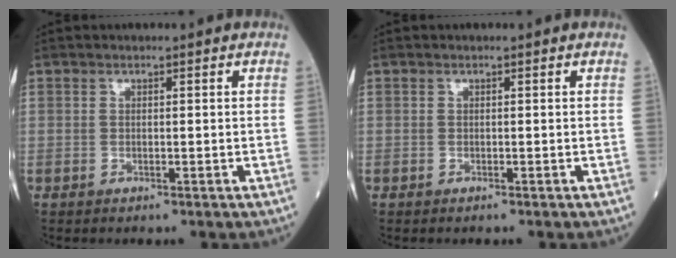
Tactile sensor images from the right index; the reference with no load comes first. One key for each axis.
{"total": 0.0}